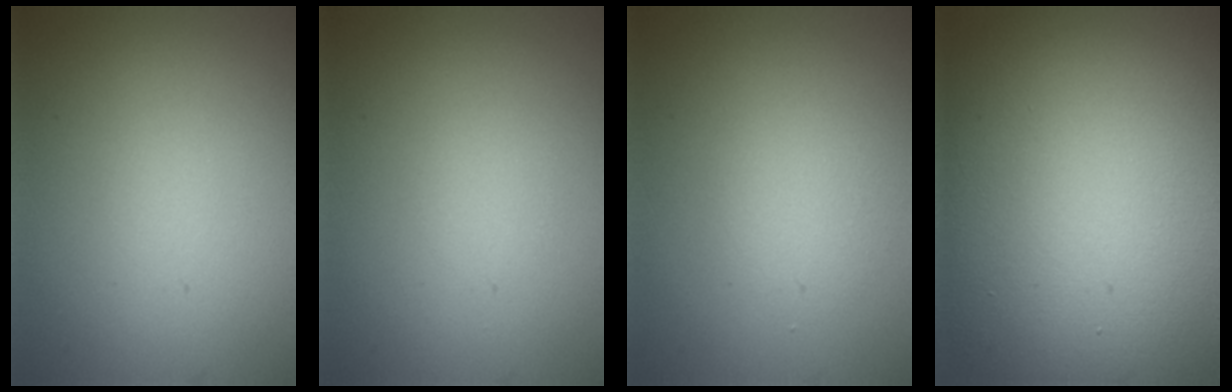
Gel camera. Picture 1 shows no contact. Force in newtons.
{"total": 0.6, "press": 0.6, "slide": 0.0}
{"total": 1.7, "press": 1.7, "slide": 0.1}
{"total": 20.6, "press": 20.6, "slide": 1.1}